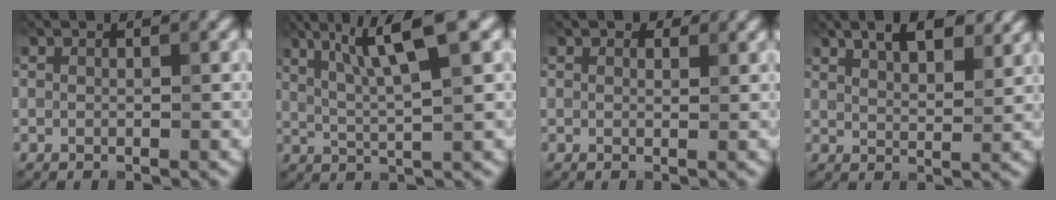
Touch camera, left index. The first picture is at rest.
{"total": 7.0, "force": [2.8, 1.1, 6.3], "torque": [-0.110, 0.013, 0.054]}
{"total": 1.0, "force": [0.8, 0.5, 0.3], "torque": [-0.007, -0.004, 0.011]}
{"total": 5.6, "force": [3.4, 2.2, 3.9], "torque": [-0.057, 0.017, 0.045]}